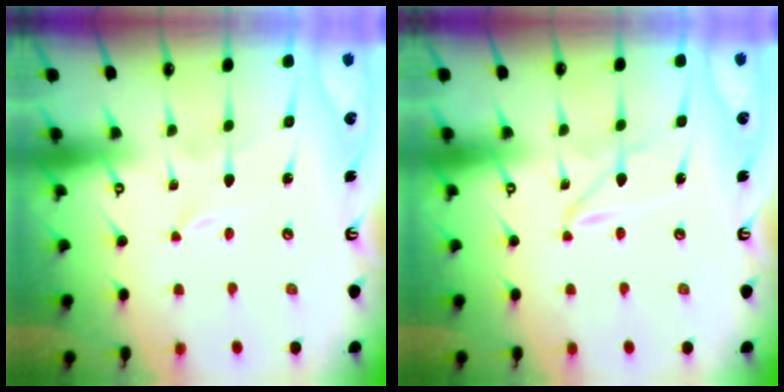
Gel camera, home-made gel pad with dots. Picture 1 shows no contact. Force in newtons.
{"total": 2.2, "press": 2.2, "slide": 0.1}